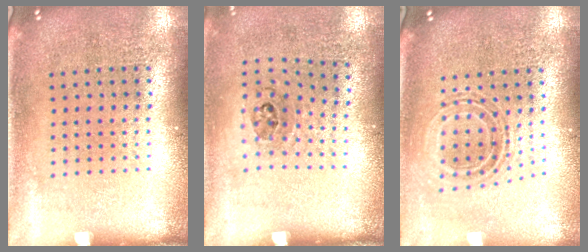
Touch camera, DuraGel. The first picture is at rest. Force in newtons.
{"total": 1.1, "press": 0.7, "slide": 0.8}
{"total": 0.8, "press": 0.8, "slide": 0.1}